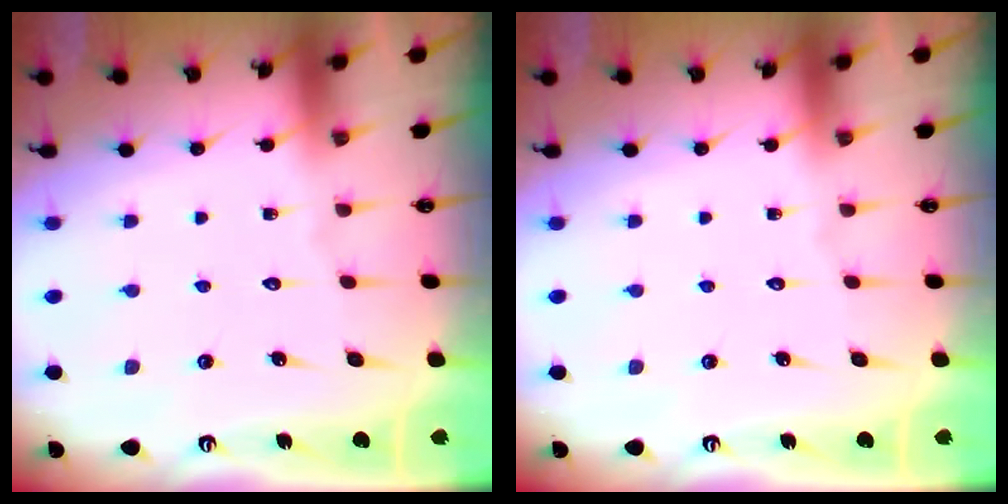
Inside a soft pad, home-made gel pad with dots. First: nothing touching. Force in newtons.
{"total": 0.0}